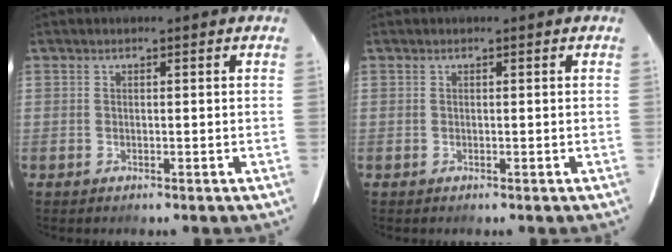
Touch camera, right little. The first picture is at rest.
{"total": 0.0}